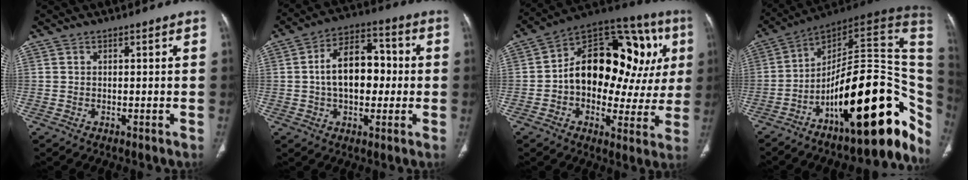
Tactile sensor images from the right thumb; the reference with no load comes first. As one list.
[{"total": 13.2, "force": [0.2, 8.2, 10.3], "torque": [-0.142, 0.031, -0.003]}, {"total": 25.2, "force": [3.5, 14.8, 20.1], "torque": [-0.240, 0.042, 0.044]}, {"total": 31.1, "force": [-9.0, 11.9, 27.3], "torque": [-0.297, 0.073, -0.129]}]